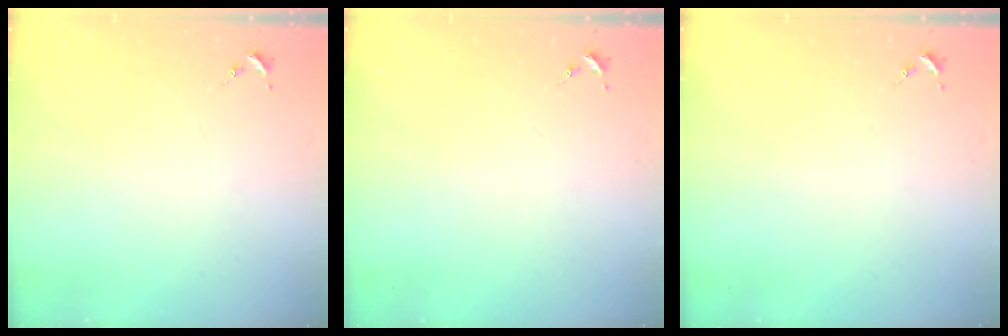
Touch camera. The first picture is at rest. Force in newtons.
{"total": 0.0}
{"total": 0.0}